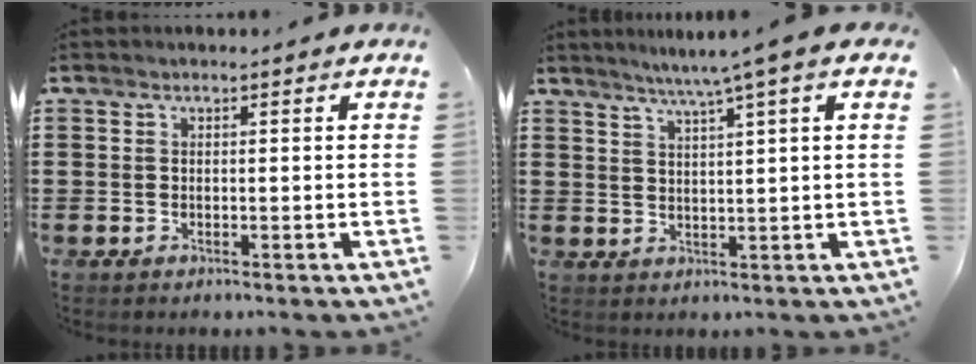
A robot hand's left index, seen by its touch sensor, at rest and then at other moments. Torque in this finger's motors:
{"motor_torque": [1.34, -0.80, 0.33, 0.13]}